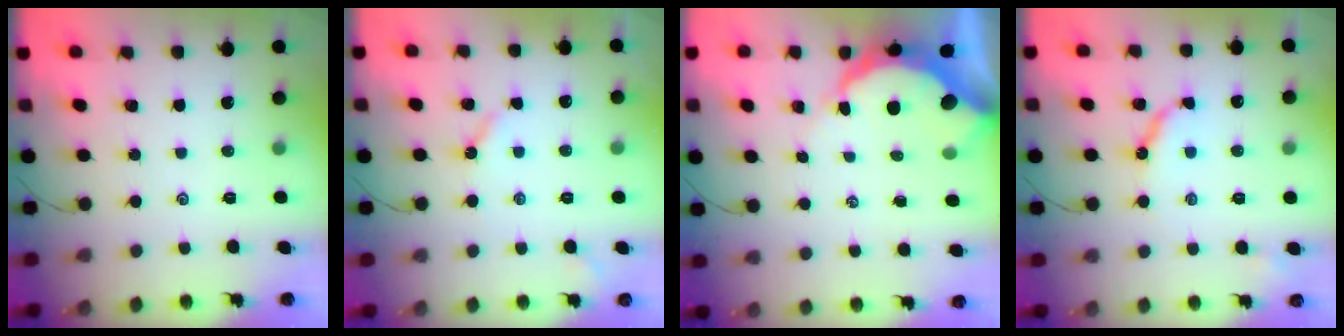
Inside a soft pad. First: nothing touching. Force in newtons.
{"total": 3.5, "press": 3.5, "slide": 0.3}
{"total": 8.6, "press": 8.6, "slide": 0.8}
{"total": 7.8, "press": 7.8, "slide": 0.6}